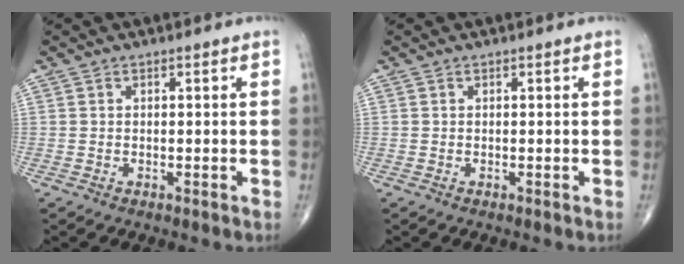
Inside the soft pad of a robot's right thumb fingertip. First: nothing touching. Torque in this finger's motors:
{"motor_torque": [0.00, 0.00, 0.10, -0.05, 0.01]}